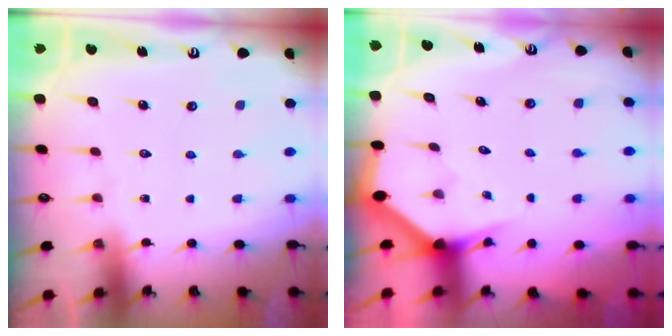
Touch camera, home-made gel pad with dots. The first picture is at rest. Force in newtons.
{"total": 2.6, "press": 2.6, "slide": 0.1}